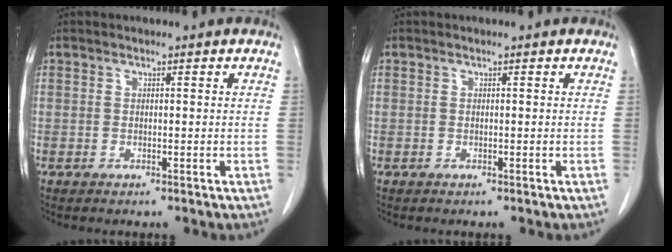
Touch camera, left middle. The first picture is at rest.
{"total": 0.0}